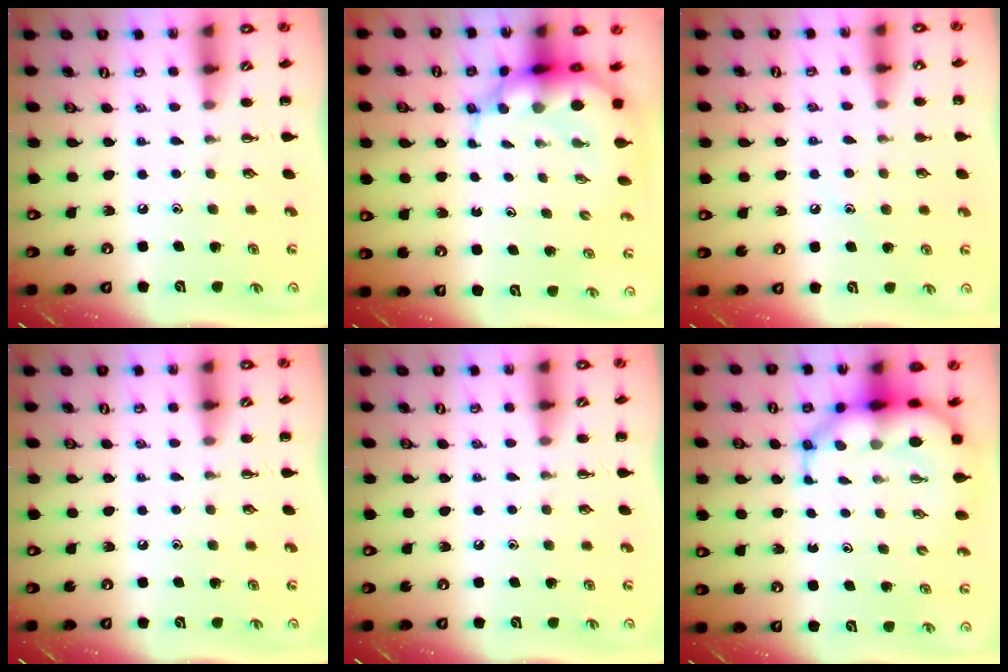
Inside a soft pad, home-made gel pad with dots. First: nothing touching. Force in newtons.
{"total": 8.7, "press": 8.4, "slide": 2.2}
{"total": 7.4, "press": 7.2, "slide": 1.8}
{"total": 0.0}
{"total": 0.0}
{"total": 8.6, "press": 8.3, "slide": 2.4}